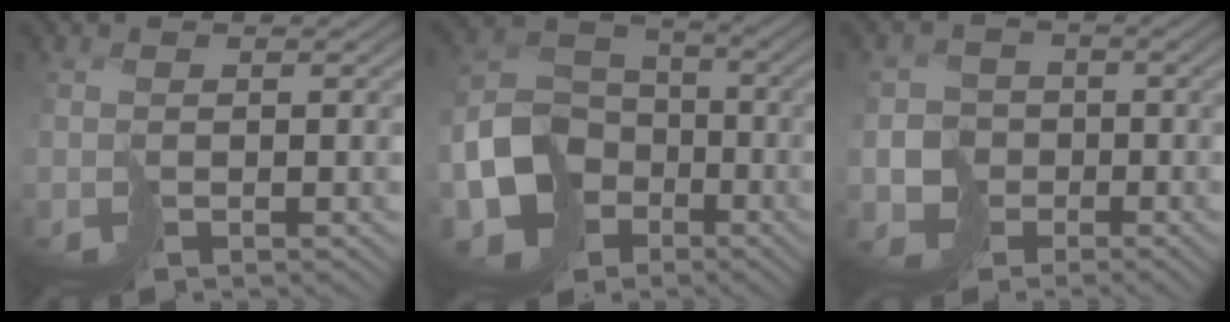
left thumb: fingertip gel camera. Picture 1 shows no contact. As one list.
[{"total": 14.0, "force": [-6.2, 10.8, 6.3], "torque": [-0.158, -0.047, -0.113]}, {"total": 4.3, "force": [-1.8, 3.9, 0.8], "torque": [-0.009, -0.006, -0.044]}]